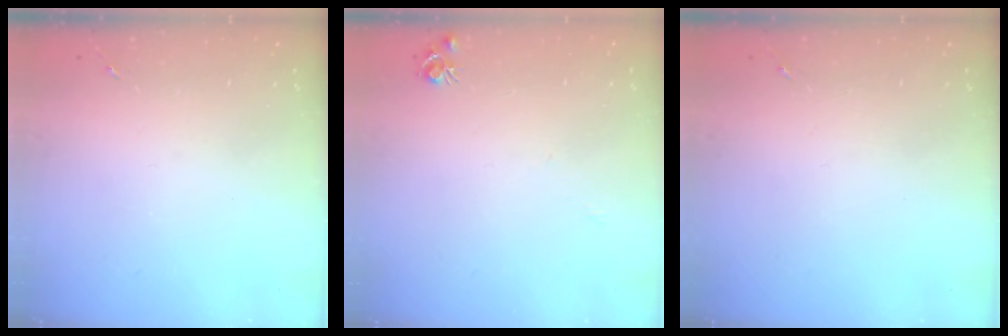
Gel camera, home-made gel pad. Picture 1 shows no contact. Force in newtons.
{"total": 5.1, "press": 5.0, "slide": 0.7}
{"total": 0.0}